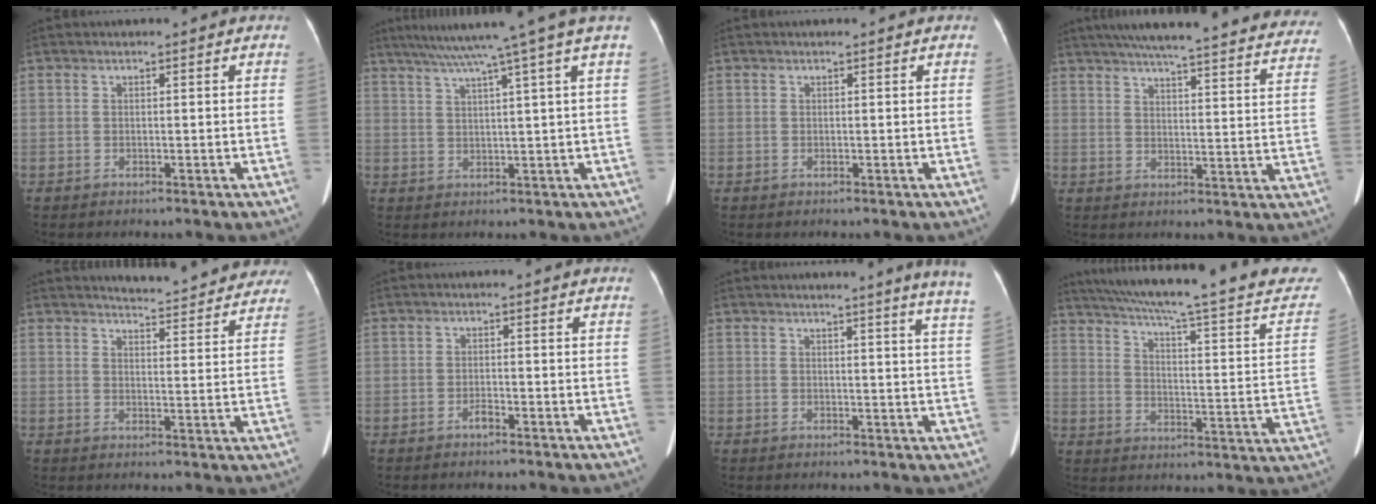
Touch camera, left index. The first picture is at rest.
{"total": 11.9, "force": [8.7, -3.1, 7.4], "torque": [-0.116, -0.002, 0.117]}
{"total": 0.0}
{"total": 33.5, "force": [30.1, 3.9, 14.1], "torque": [-0.201, -0.051, 0.357]}
{"total": 13.4, "force": [12.8, 2.1, 3.2], "torque": [-0.021, -0.021, 0.135]}
{"total": 1.3, "force": [-1.1, 0.2, 0.6], "torque": [-0.017, -0.002, -0.018]}
{"total": 8.4, "force": [7.2, -1.4, 4.1], "torque": [-0.043, -0.045, 0.057]}
{"total": 30.1, "force": [25.6, 2.9, 15.5], "torque": [-0.232, -0.041, 0.319]}